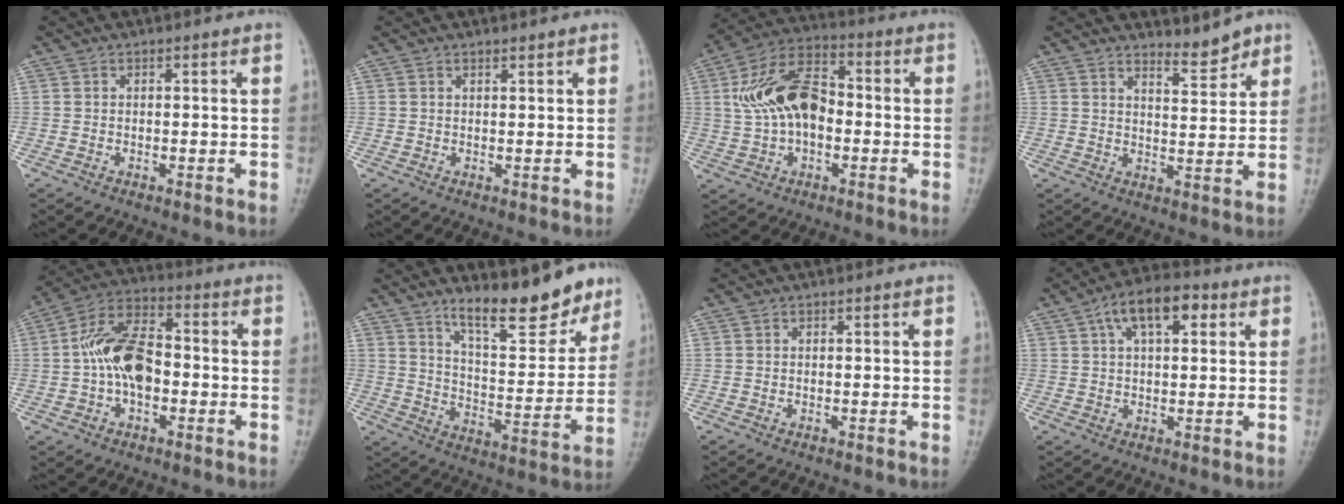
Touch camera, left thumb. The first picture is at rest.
{"total": 0.7, "force": [0.6, 0.1, 0.3], "torque": [-0.006, -0.004, 0.011]}
{"total": 14.1, "force": [0.0, 8.8, 11.1], "torque": [-0.193, 0.031, -0.009]}
{"total": 4.2, "force": [3.9, 1.1, 1.2], "torque": [-0.006, -0.039, 0.065]}
{"total": 12.6, "force": [-1.1, 7.6, 10.0], "torque": [-0.169, 0.036, -0.030]}
{"total": 14.5, "force": [11.0, 4.5, 8.3], "torque": [-0.085, -0.080, 0.177]}
{"total": 0.0}
{"total": 9.8, "force": [3.8, 4.7, 7.7], "torque": [-0.118, 0.015, 0.055]}